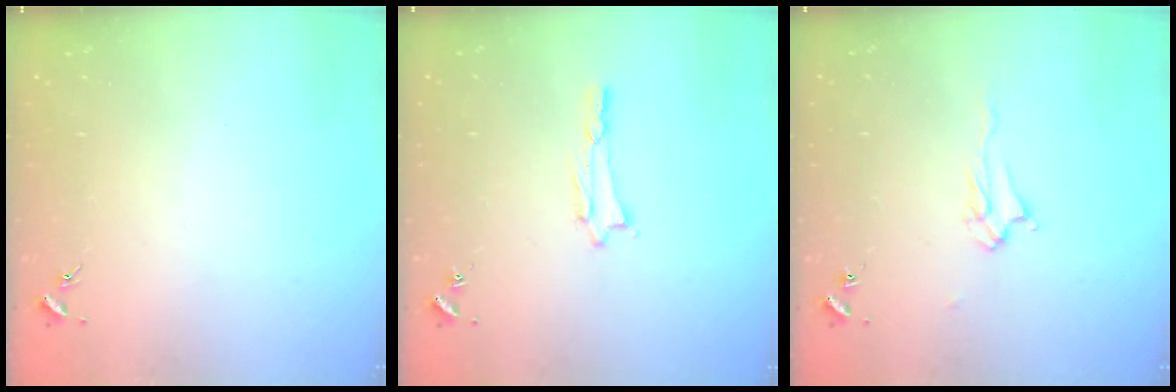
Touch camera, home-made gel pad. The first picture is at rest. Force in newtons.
{"total": 0.7, "press": 0.7, "slide": 0.1}
{"total": 2.5, "press": 2.4, "slide": 0.4}